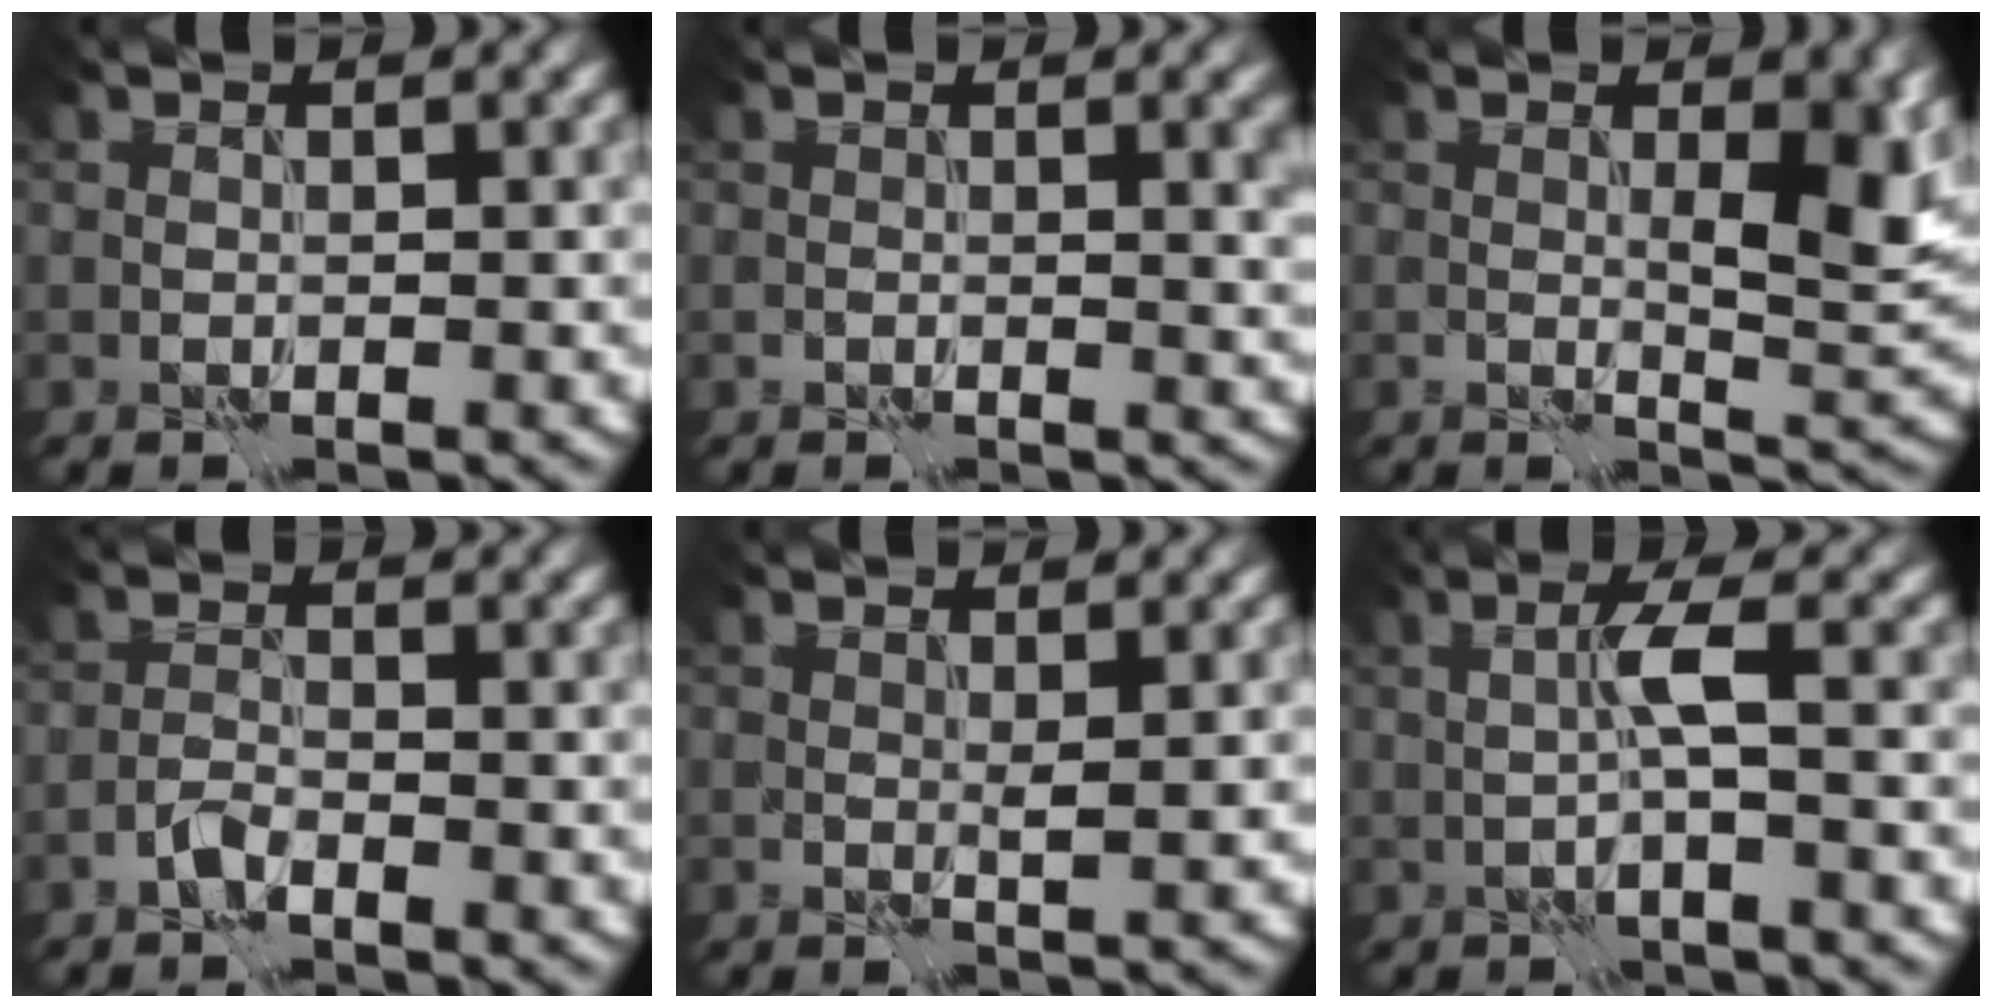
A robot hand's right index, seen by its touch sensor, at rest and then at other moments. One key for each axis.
{"total": 2.6, "fx": 0.2, "fy": 0.9, "fz": 2.4, "tx": -0.033, "ty": -0.005, "tz": -0.001}
{"total": 5.3, "fx": 0.6, "fy": 1.5, "fz": 5.0, "tx": -0.076, "ty": -0.008, "tz": 0.015}
{"total": 1.3, "fx": -1.1, "fy": 0.0, "fz": 0.6, "tx": -0.016, "ty": 0.004, "tz": -0.026}
{"total": 1.2, "fx": 0.2, "fy": 0.2, "fz": 1.2, "tx": -0.022, "ty": -0.004, "tz": 0.005}
{"total": 2.0, "fx": 0.1, "fy": -0.6, "fz": 1.9, "tx": -0.041, "ty": 0.007, "tz": 0.003}